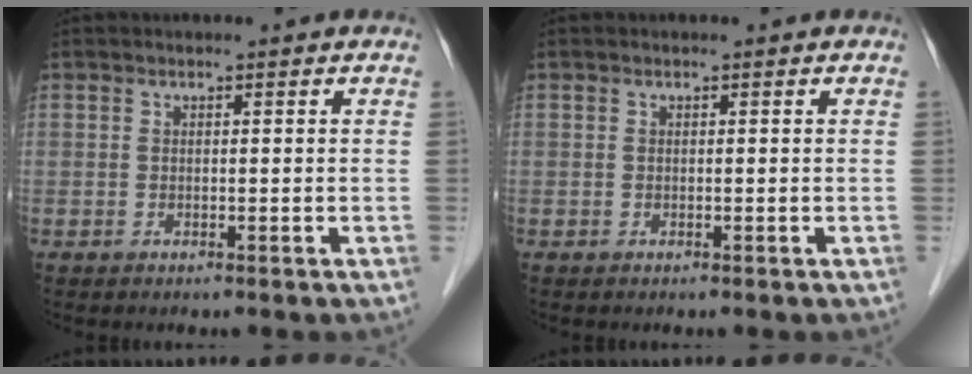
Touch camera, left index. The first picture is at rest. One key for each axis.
{"total": 0.0}